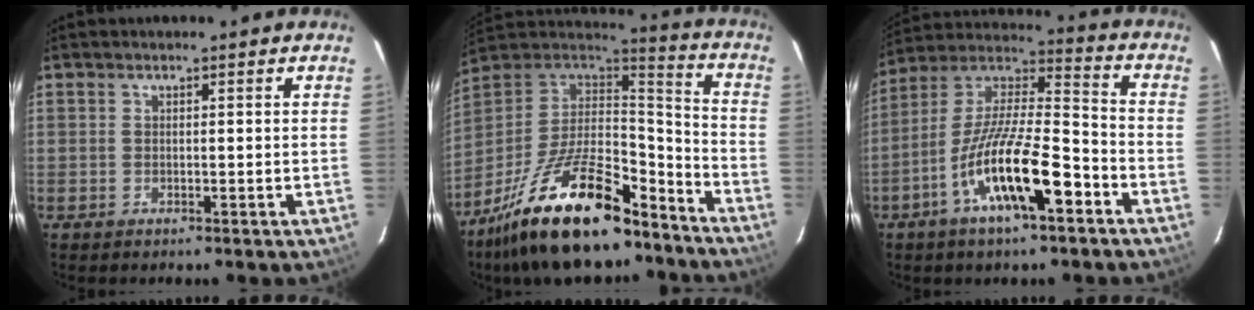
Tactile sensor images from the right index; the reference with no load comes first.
{"total": 26.0, "force": [-17.5, 9.4, 16.8], "torque": [-0.317, -0.017, -0.280]}
{"total": 17.4, "force": [-8.3, 4.4, 14.6], "torque": [-0.270, -0.009, -0.155]}